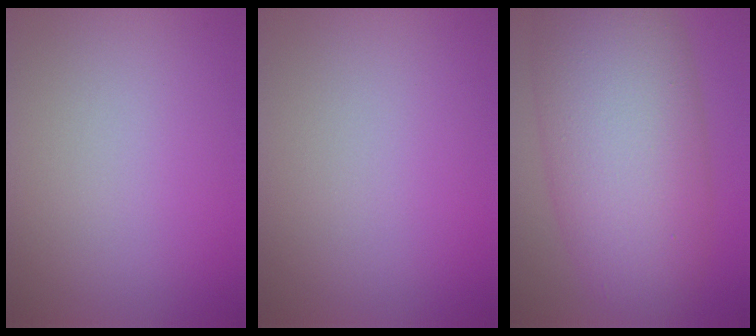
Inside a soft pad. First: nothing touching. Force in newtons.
{"total": 0.0}
{"total": 12.2, "press": 12.2, "slide": 0.5}